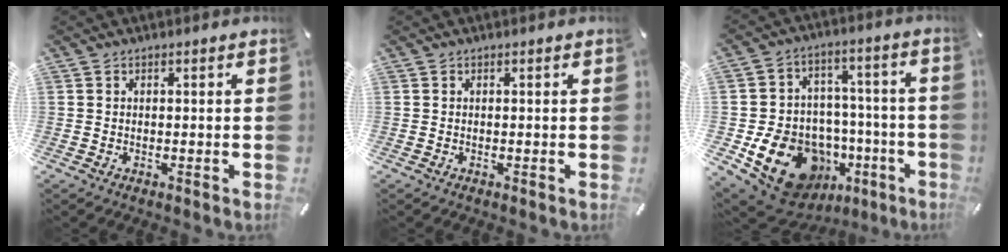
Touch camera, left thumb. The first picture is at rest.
{"total": 0.0}
{"total": 18.7, "force": [-7.5, 14.1, 9.8], "torque": [-0.140, 0.034, -0.107]}